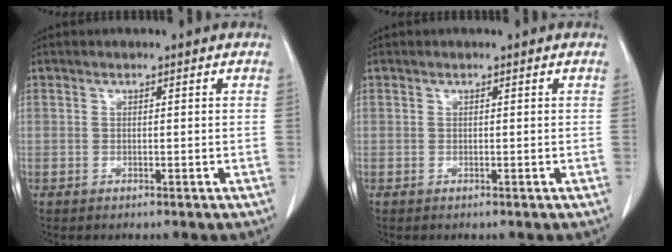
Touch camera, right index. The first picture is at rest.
{"total": 0.0}